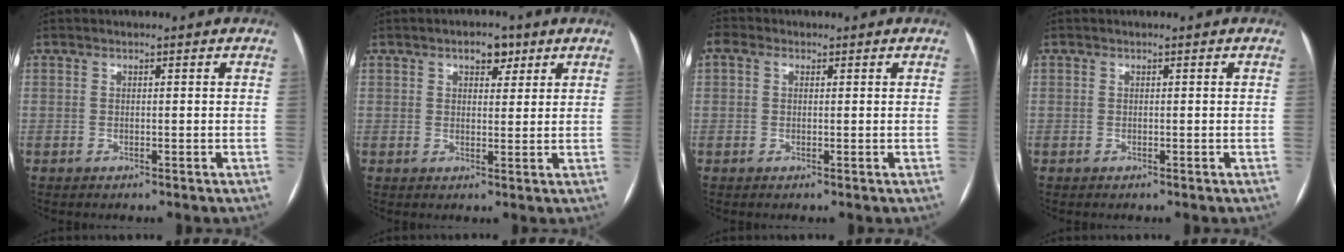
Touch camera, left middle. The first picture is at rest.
{"total": 3.7, "force": [2.2, 1.9, 2.2], "torque": [-0.030, 0.007, 0.032]}
{"total": 0.9, "force": [0.4, 0.6, 0.4], "torque": [-0.021, 0.017, 0.011]}
{"total": 0.0}